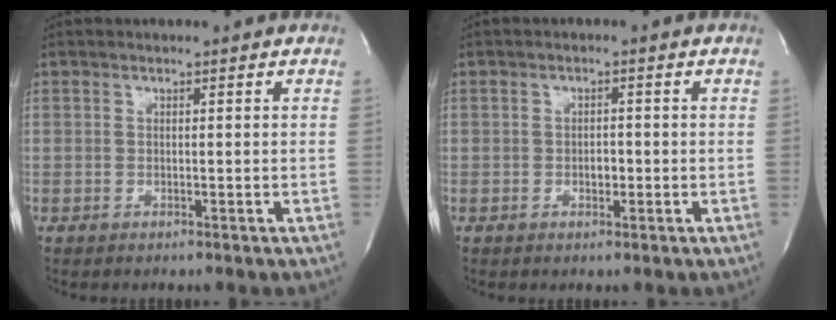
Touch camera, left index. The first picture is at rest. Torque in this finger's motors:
{"motor_torque": [0.26, -0.16, 0.01, 0.01]}